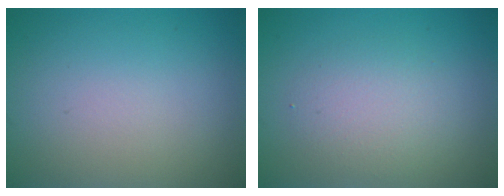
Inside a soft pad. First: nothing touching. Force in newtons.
{"total": 2.9, "press": 2.9, "slide": 0.3}